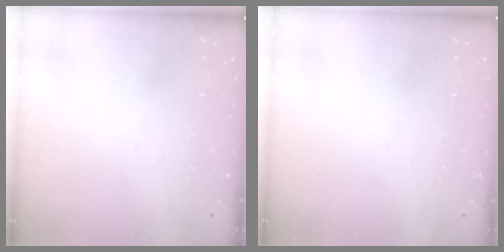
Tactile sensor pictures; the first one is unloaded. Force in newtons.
{"total": 0.0}